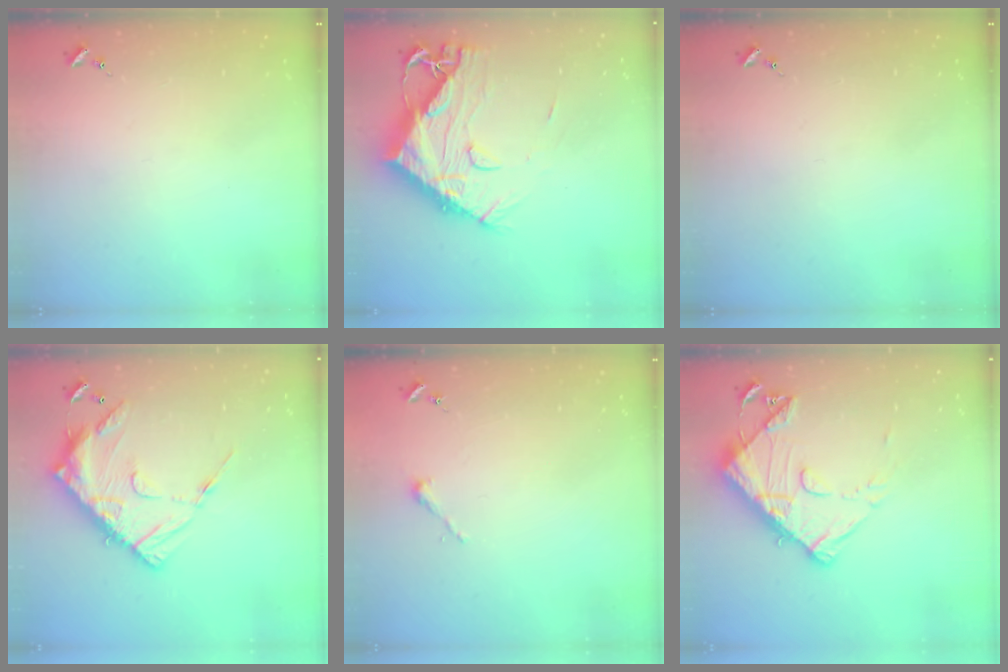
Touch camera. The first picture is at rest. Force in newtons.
{"total": 18.4, "press": 18.3, "slide": 1.6}
{"total": 0.0}
{"total": 16.0, "press": 15.9, "slide": 1.5}
{"total": 2.5, "press": 2.5, "slide": 0.2}
{"total": 13.6, "press": 13.5, "slide": 1.3}